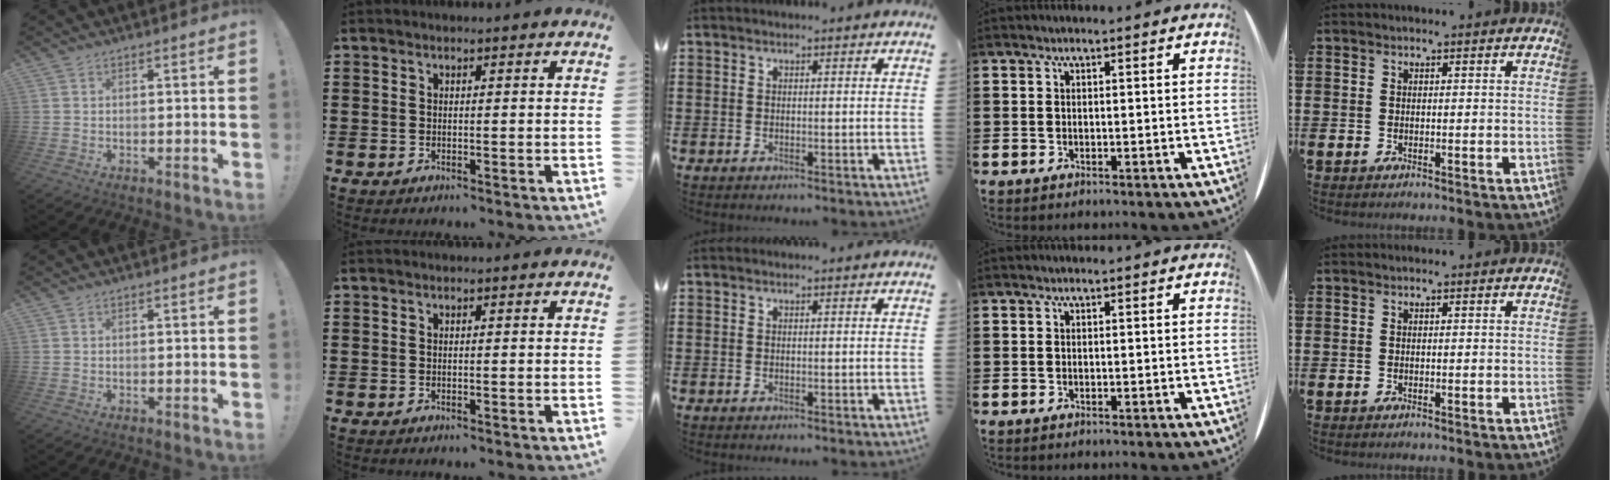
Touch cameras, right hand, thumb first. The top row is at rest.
{}